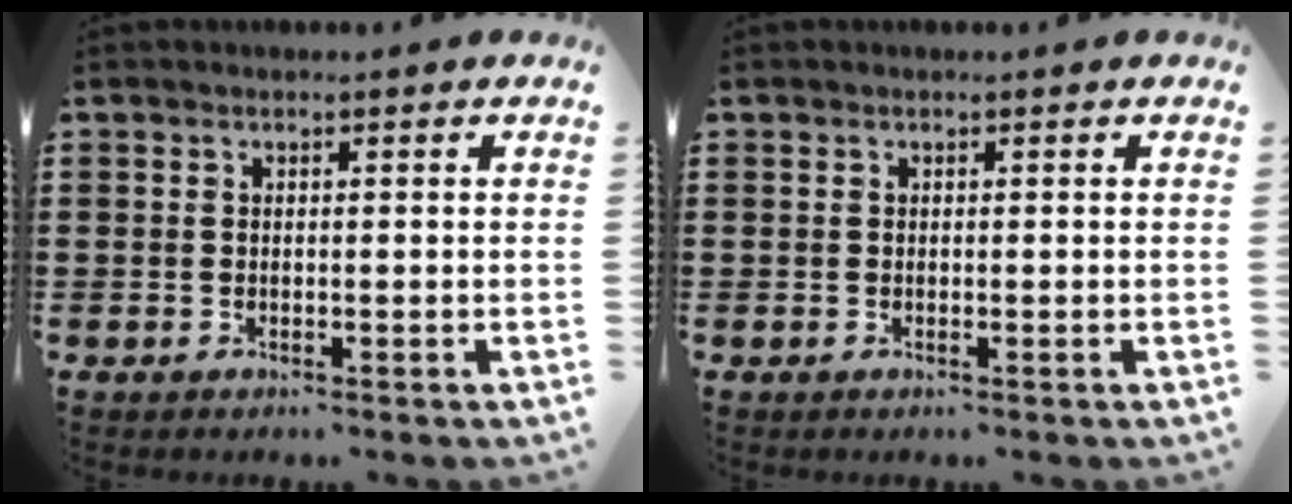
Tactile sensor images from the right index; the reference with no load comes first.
{"total": 0.0}